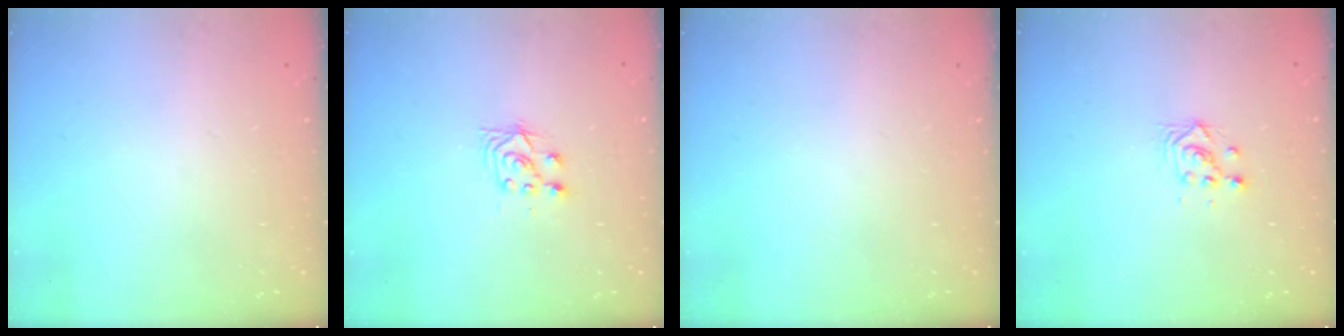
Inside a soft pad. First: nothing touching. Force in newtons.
{"total": 4.4, "press": 4.2, "slide": 1.0}
{"total": 0.0}
{"total": 3.0, "press": 3.0, "slide": 0.1}